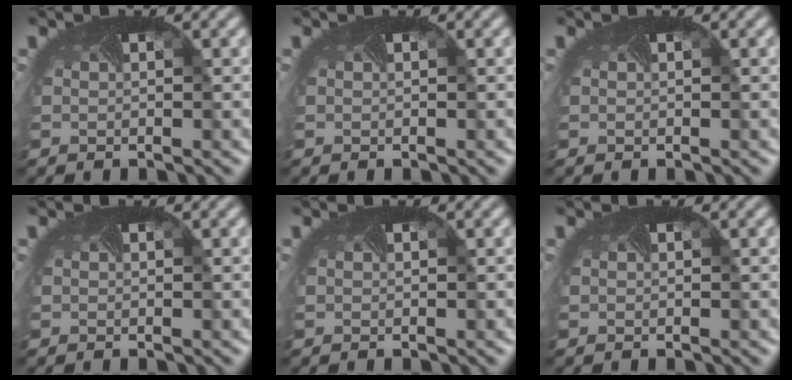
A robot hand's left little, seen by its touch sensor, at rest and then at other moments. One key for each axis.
{"total": 0.0}
{"total": 0.0}
{"total": 0.0}
{"total": 0.0}
{"total": 0.0}